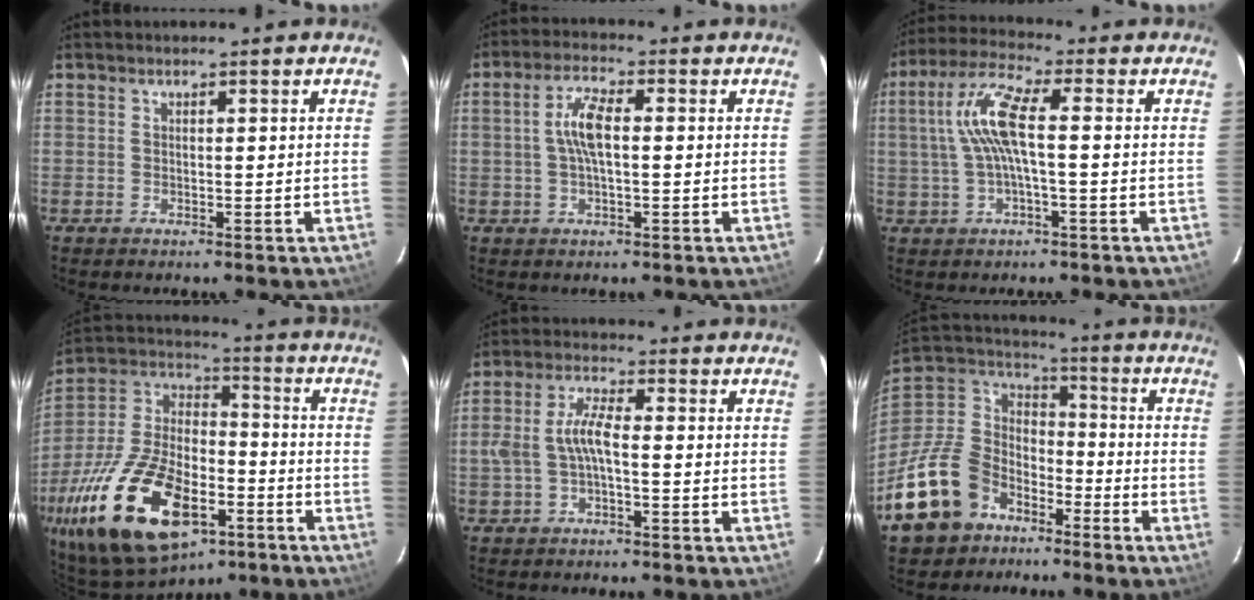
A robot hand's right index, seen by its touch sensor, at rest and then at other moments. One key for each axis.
{"total": 5.8, "fx": 0.1, "fy": 1.9, "fz": 5.5, "tx": -0.112, "ty": 0.011, "tz": 0.001}
{"total": 9.2, "fx": 0.2, "fy": 1.8, "fz": 9.0, "tx": -0.189, "ty": 0.013, "tz": 0.007}
{"total": 26.1, "fx": -13.2, "fy": 12.9, "fz": 18.4, "tx": -0.379, "ty": -0.018, "tz": -0.218}
{"total": 5.5, "fx": -1.3, "fy": 1.8, "fz": 5.1, "tx": -0.109, "ty": 0.013, "tz": -0.022}
{"total": 17.2, "fx": -11.1, "fy": 11.9, "fz": 5.7, "tx": -0.156, "ty": 0.030, "tz": -0.175}